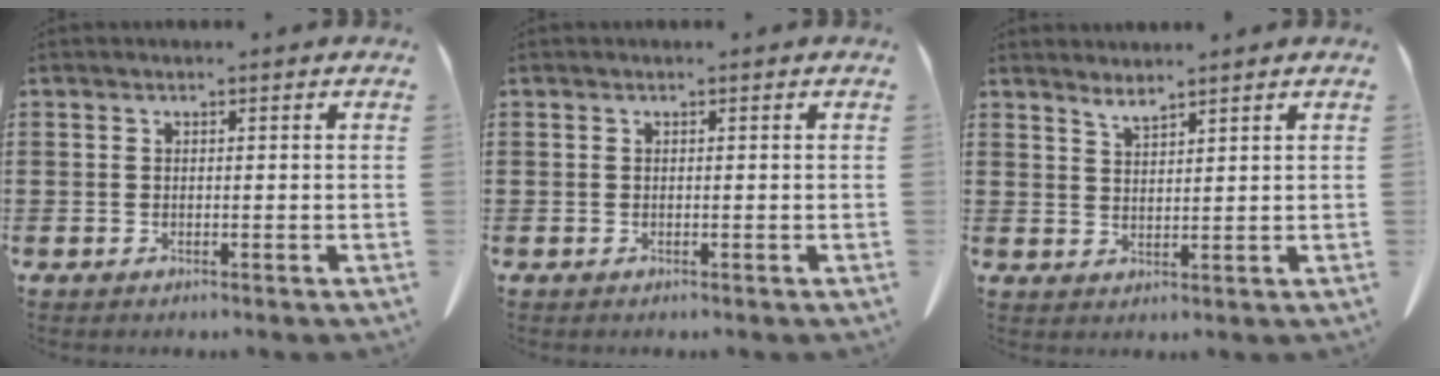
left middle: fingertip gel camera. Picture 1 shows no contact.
{"total": 0.0}
{"total": 2.1, "force": [2.0, -0.2, 0.5], "torque": [-0.013, -0.002, 0.039]}